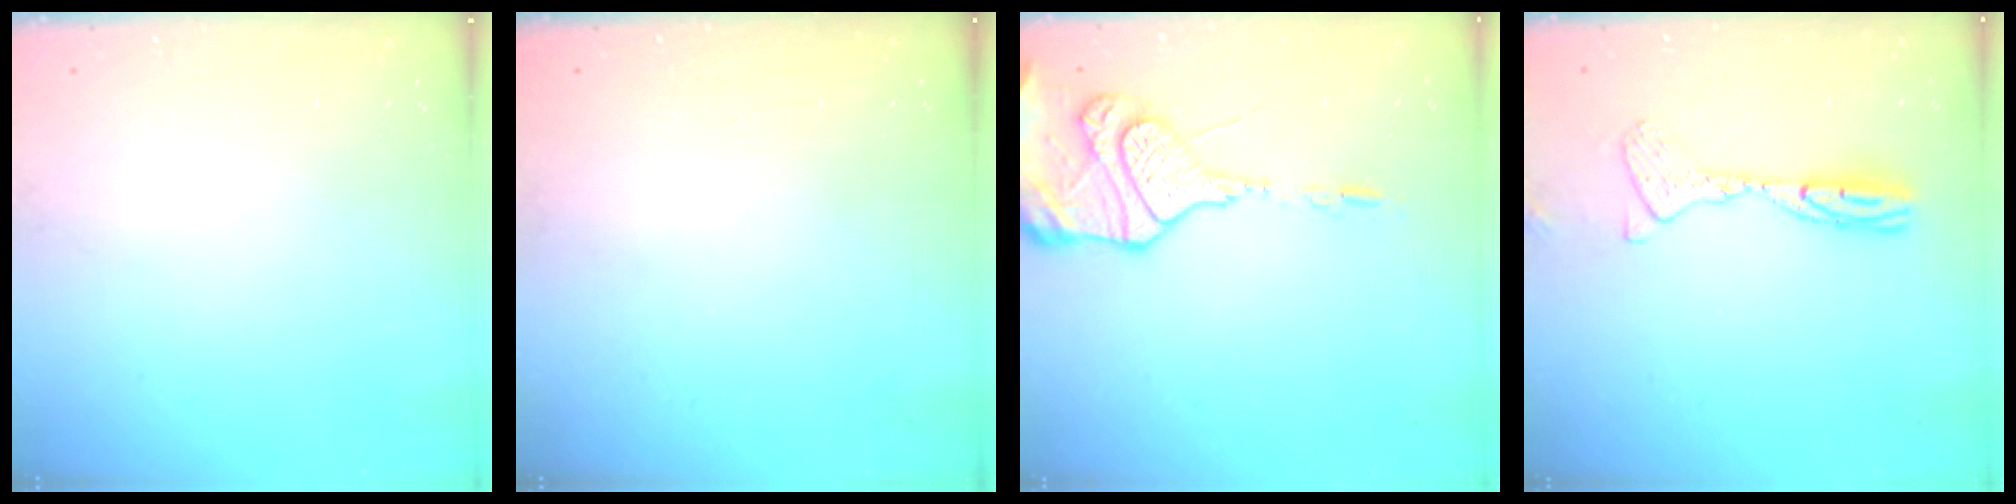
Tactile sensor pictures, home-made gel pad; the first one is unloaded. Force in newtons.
{"total": 0.0}
{"total": 15.6, "press": 15.1, "slide": 3.7}
{"total": 11.8, "press": 11.6, "slide": 2.1}